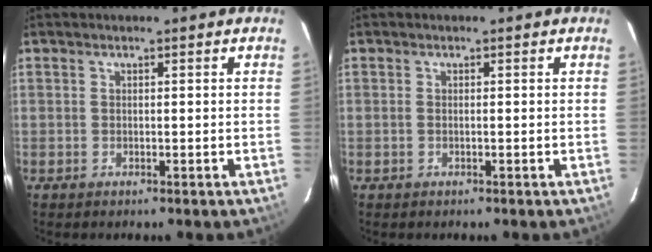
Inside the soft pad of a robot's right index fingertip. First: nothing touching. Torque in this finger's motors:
{"motor_torque": [-0.08, -0.02, -0.08, 0.00]}